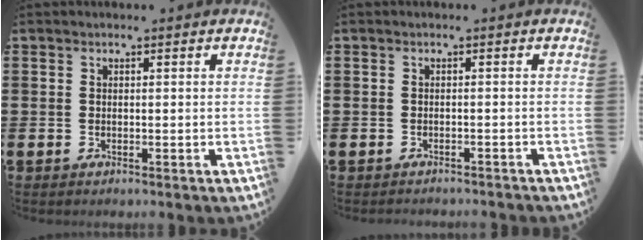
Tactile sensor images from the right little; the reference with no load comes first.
{"total": 0.8, "force": [-0.8, 0.0, 0.0], "torque": [-0.001, 0.000, -0.017]}